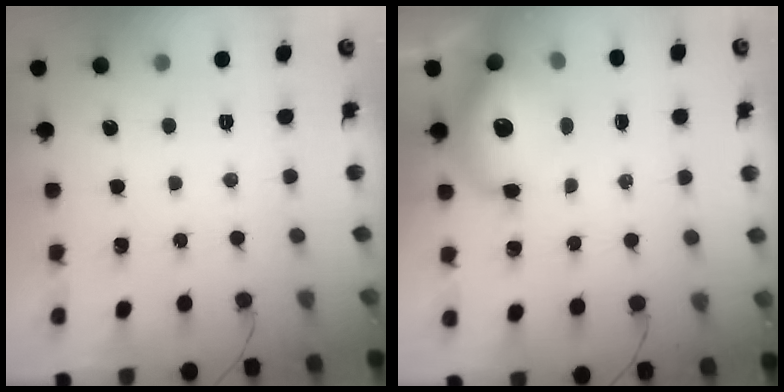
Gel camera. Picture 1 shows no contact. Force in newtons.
{"total": 12.5, "press": 12.1, "slide": 2.9}